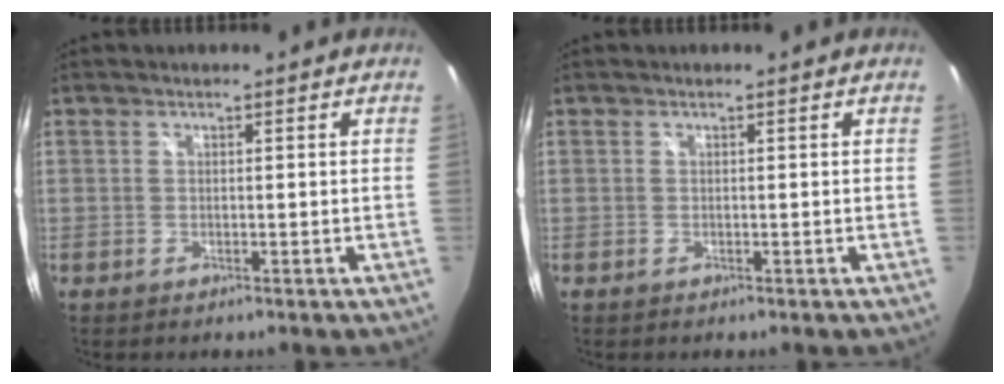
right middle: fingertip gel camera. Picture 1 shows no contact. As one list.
[{"total": 0.0}]